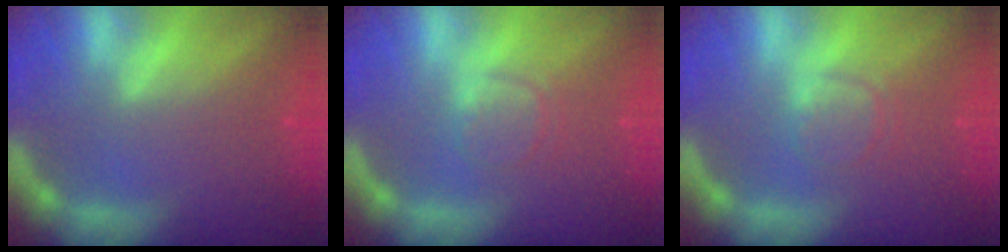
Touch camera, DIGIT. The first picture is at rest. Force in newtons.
{"total": 2.4}
{"total": 2.4}